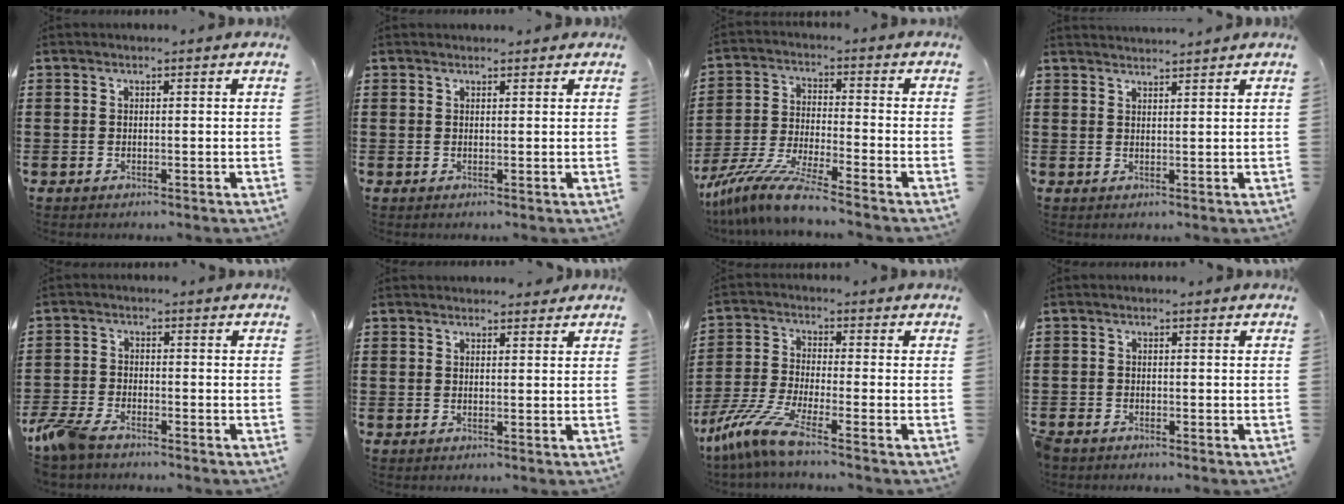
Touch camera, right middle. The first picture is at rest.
{"total": 0.8, "force": [0.7, 0.5, 0.0], "torque": [0.006, -0.001, 0.011]}
{"total": 9.1, "force": [-8.1, 0.0, 4.1], "torque": [-0.088, -0.004, -0.160]}
{"total": 1.8, "force": [1.8, -0.2, 0.1], "torque": [-0.005, 0.003, 0.035]}
{"total": 5.0, "force": [-4.1, 1.5, 2.5], "torque": [-0.081, -0.008, -0.089]}
{"total": 1.3, "force": [1.2, 0.6, 0.1], "torque": [0.004, 0.001, 0.021]}
{"total": 7.8, "force": [-5.8, 0.8, 5.2], "torque": [-0.132, -0.020, -0.119]}
{"total": 1.2, "force": [-1.2, 0.4, 0.2], "torque": [-0.016, -0.003, -0.026]}